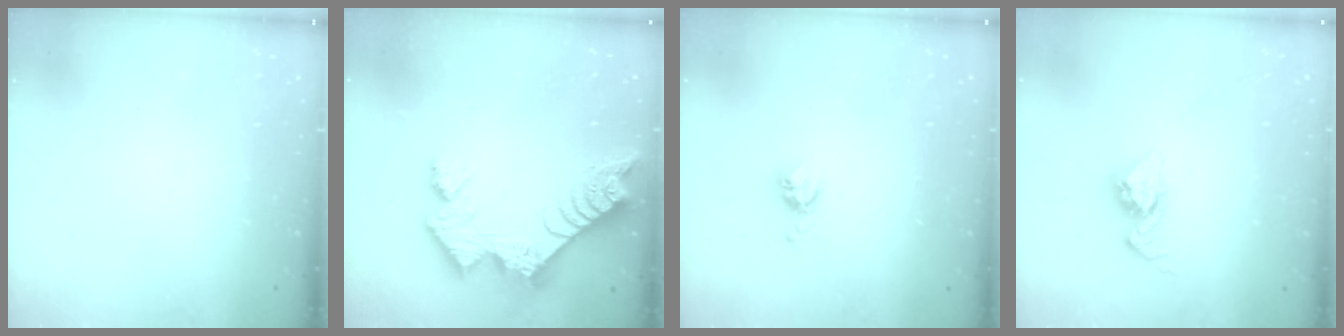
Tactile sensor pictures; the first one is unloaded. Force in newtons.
{"total": 12.9, "press": 12.9, "slide": 1.0}
{"total": 5.1, "press": 5.1, "slide": 0.5}
{"total": 12.4, "press": 12.3, "slide": 1.0}